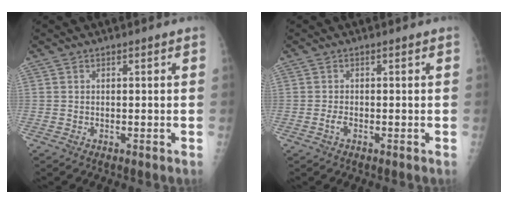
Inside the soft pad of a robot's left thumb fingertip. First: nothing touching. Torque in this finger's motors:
{"motor_torque": [-0.48, -0.08, 0.02, 0.01, 0.00]}